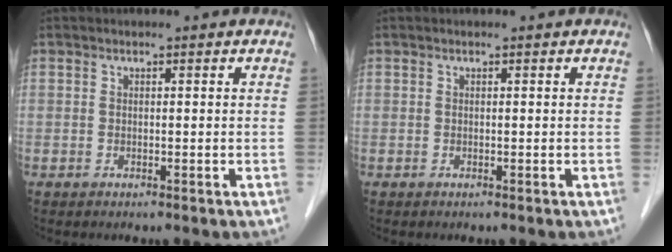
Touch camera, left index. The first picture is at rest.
{"total": 0.0}